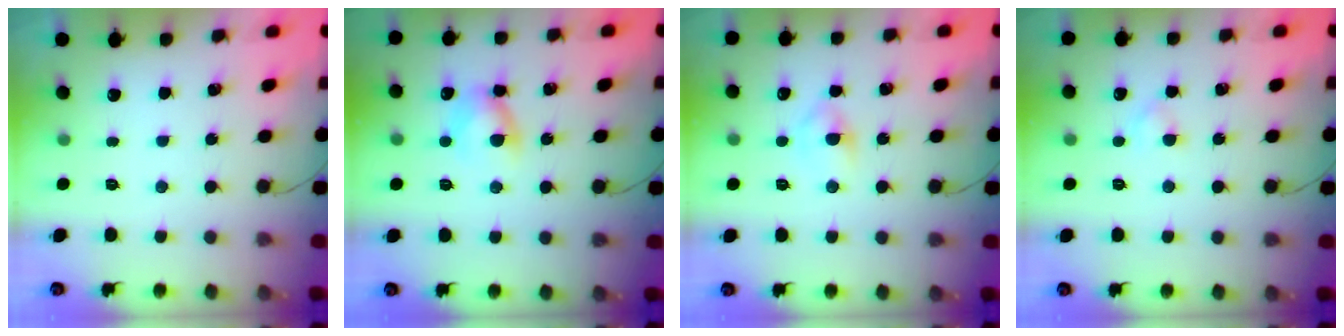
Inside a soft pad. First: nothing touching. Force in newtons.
{"total": 6.8, "press": 6.8, "slide": 0.4}
{"total": 2.7, "press": 2.5, "slide": 1.1}
{"total": 2.6, "press": 2.4, "slide": 1.0}